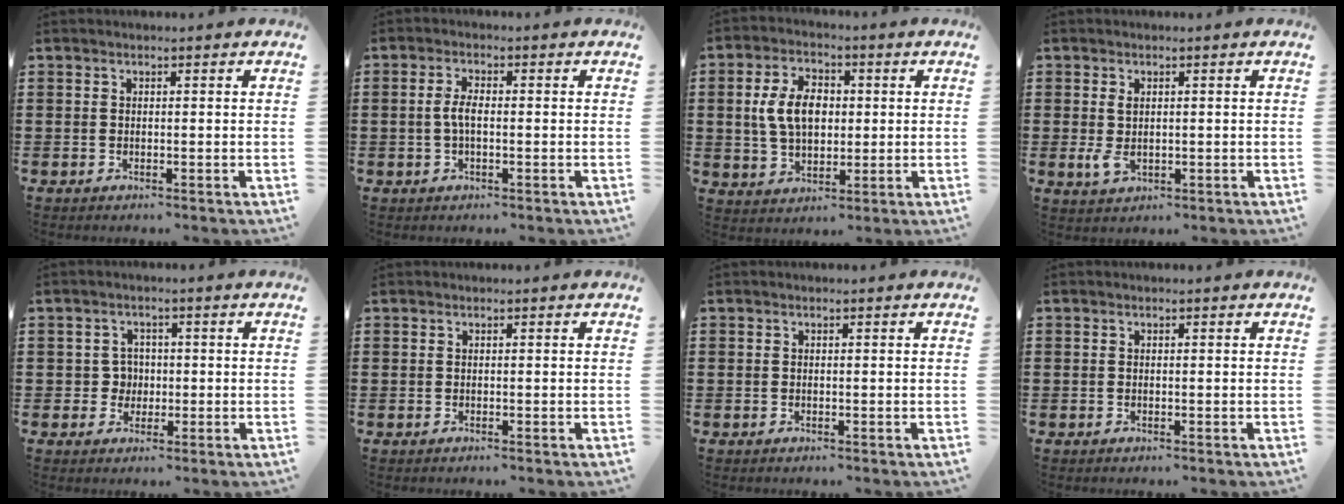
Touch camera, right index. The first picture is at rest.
{"total": 3.1, "force": [-0.3, 1.1, 2.9], "torque": [-0.068, -0.003, -0.011]}
{"total": 8.0, "force": [0.8, 5.2, 6.1], "torque": [-0.140, 0.008, 0.006]}
{"total": 2.6, "force": [0.0, 1.4, 2.2], "torque": [-0.051, -0.003, 0.000]}
{"total": 3.0, "force": [-0.3, 2.8, 1.1], "torque": [-0.031, 0.007, -0.009]}
{"total": 0.0}
{"total": 0.0}
{"total": 0.0}